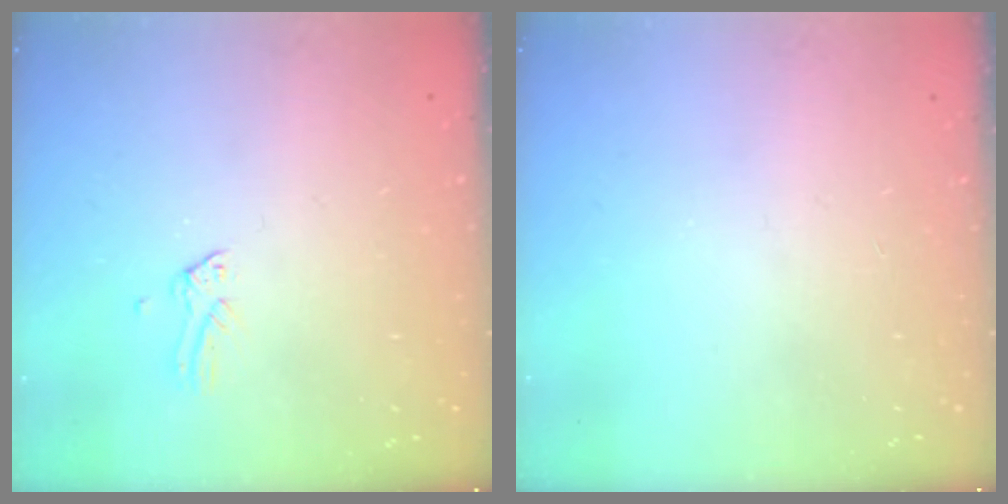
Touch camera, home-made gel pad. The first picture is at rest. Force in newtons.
{"total": 2.8, "press": 2.8, "slide": 0.3}